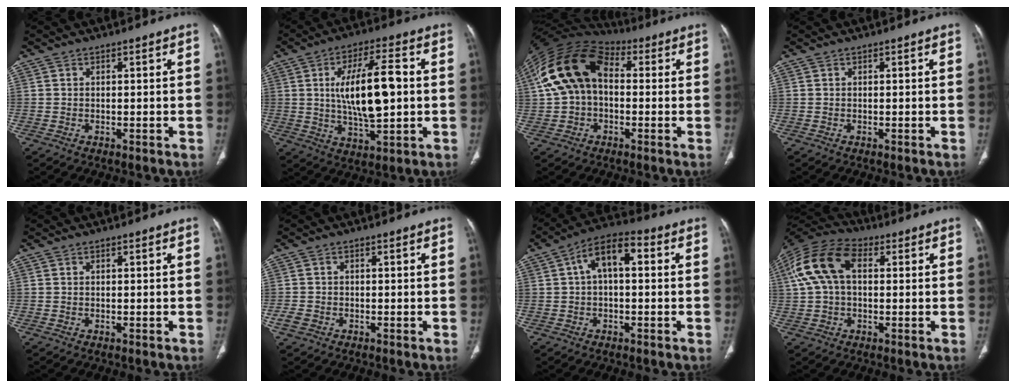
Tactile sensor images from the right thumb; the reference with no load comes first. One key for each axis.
{"total": 15.0, "fx": 1.2, "fy": 5.5, "fz": 13.9, "tx": -0.235, "ty": 0.004, "tz": 0.024}
{"total": 15.8, "fx": 1.9, "fy": 10.6, "fz": 11.5, "tx": -0.217, "ty": 0.043, "tz": 0.024}
{"total": 0.0}
{"total": 0.0}
{"total": 2.0, "fx": -0.9, "fy": 1.5, "fz": 0.9, "tx": -0.021, "ty": 0.001, "tz": -0.018}
{"total": 9.0, "fx": 1.6, "fy": 4.5, "fz": 7.6, "tx": -0.125, "ty": 0.034, "tz": 0.018}
{"total": 13.8, "fx": 2.8, "fy": 8.5, "fz": 10.5, "tx": -0.219, "ty": 0.039, "tz": 0.046}